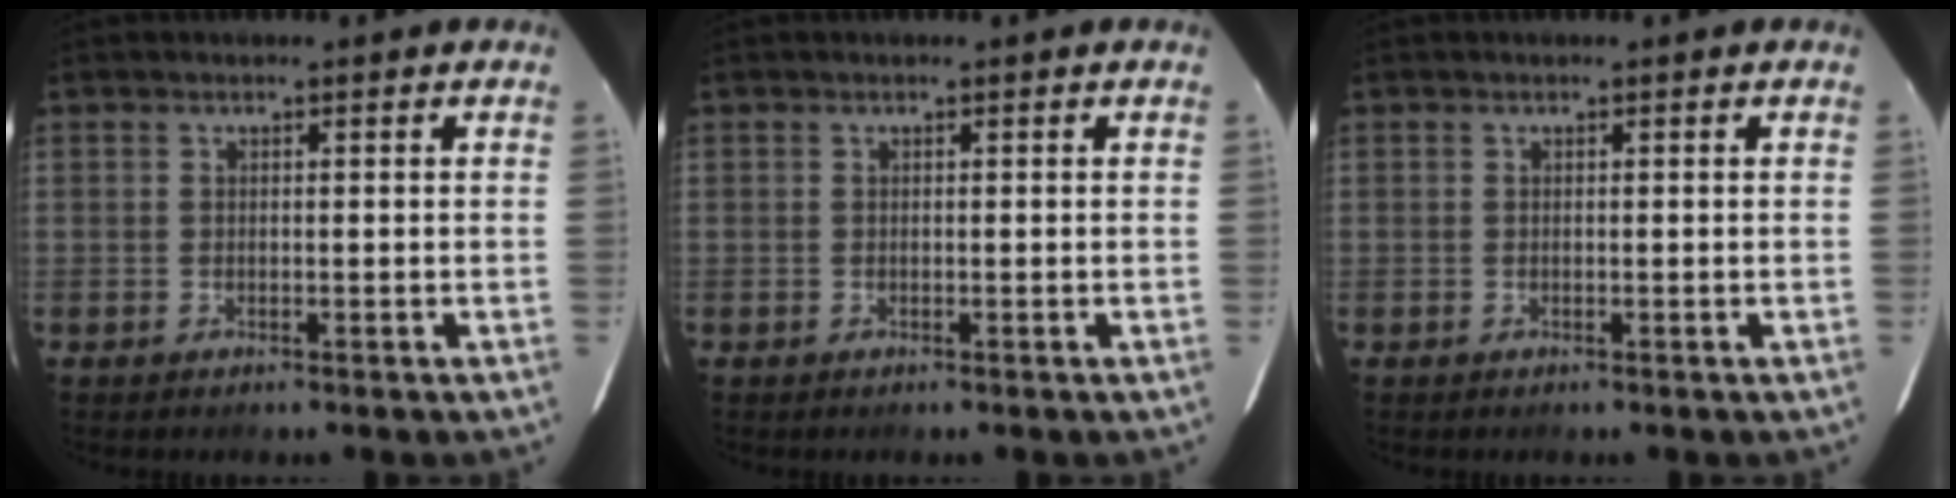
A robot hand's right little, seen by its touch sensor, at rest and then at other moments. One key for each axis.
{"total": 0.0}
{"total": 0.0}